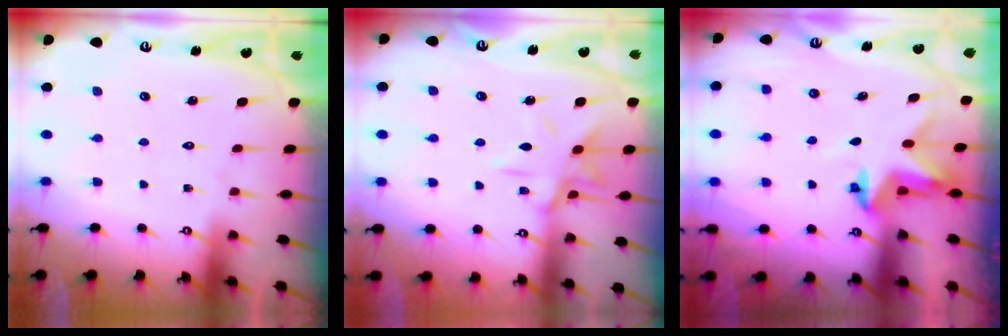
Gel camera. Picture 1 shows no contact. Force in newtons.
{"total": 11.4, "press": 11.4, "slide": 0.7}
{"total": 3.4, "press": 3.4, "slide": 0.2}